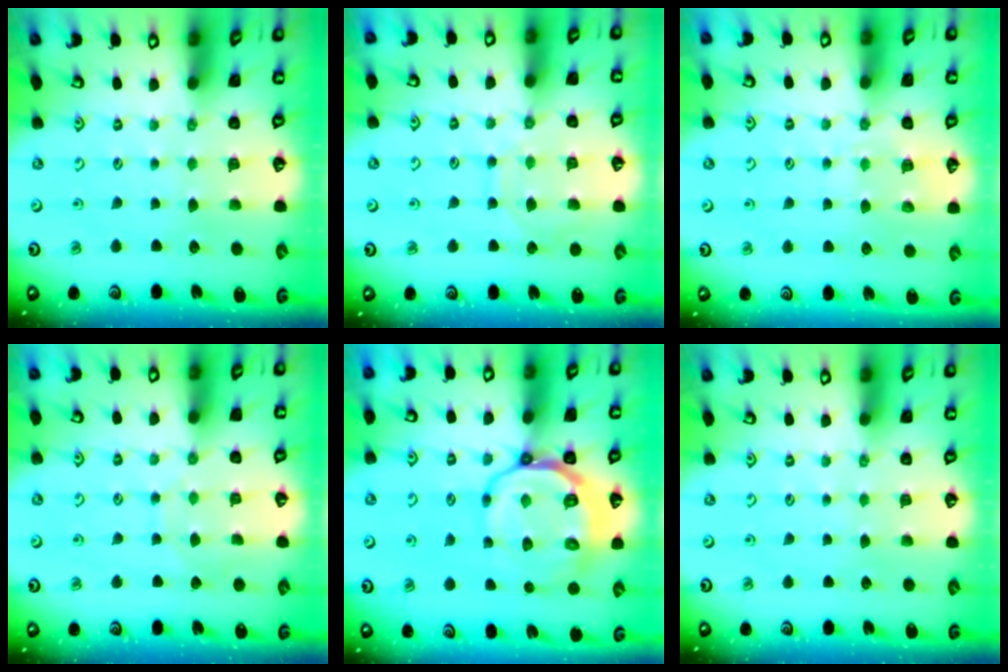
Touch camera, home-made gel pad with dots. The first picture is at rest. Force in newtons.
{"total": 8.7, "press": 8.6, "slide": 0.7}
{"total": 6.9, "press": 6.9, "slide": 0.7}
{"total": 5.4, "press": 5.4, "slide": 0.5}
{"total": 13.7, "press": 13.4, "slide": 3.2}
{"total": 0.0}